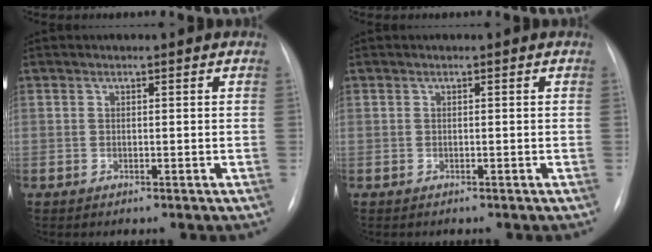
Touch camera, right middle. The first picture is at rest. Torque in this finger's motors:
{"motor_torque": [-0.32, 0.27, 0.06, 0.01]}